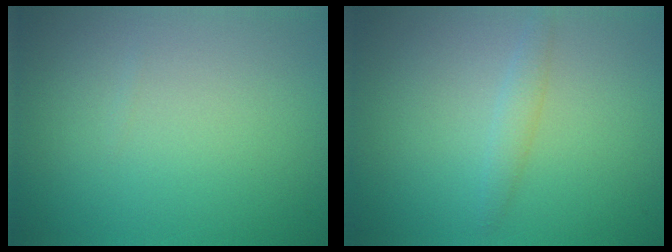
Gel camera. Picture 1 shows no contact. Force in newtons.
{"total": 1.4, "press": 1.4, "slide": 0.1}